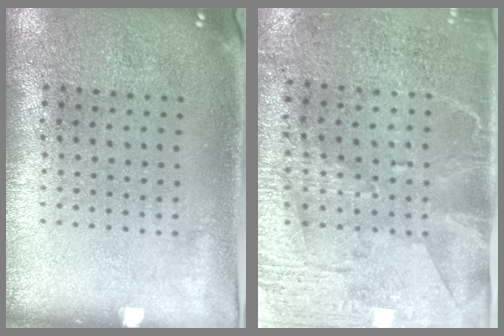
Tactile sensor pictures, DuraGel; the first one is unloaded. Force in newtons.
{"total": 3.0, "press": 2.7, "slide": 1.3}